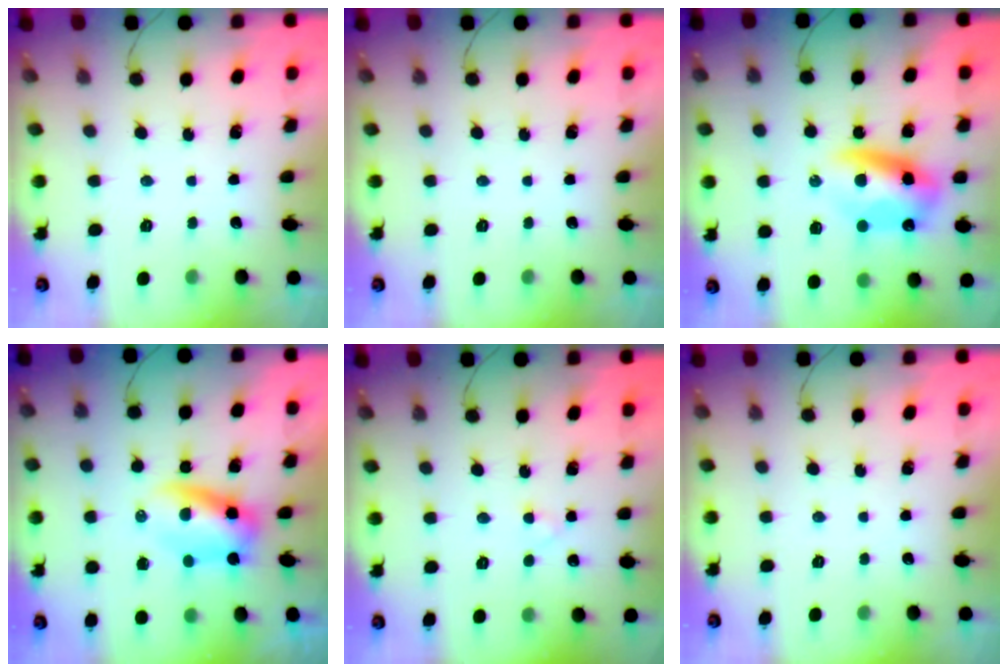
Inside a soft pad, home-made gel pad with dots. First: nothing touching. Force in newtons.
{"total": 0.0}
{"total": 11.3, "press": 11.0, "slide": 2.5}
{"total": 6.5, "press": 6.3, "slide": 1.5}
{"total": 1.8, "press": 1.5, "slide": 1.0}
{"total": 0.0}